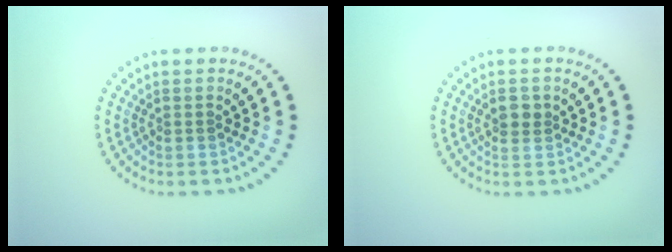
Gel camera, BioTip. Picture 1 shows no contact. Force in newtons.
{"total": 1.7, "press": 1.6, "slide": 0.6}